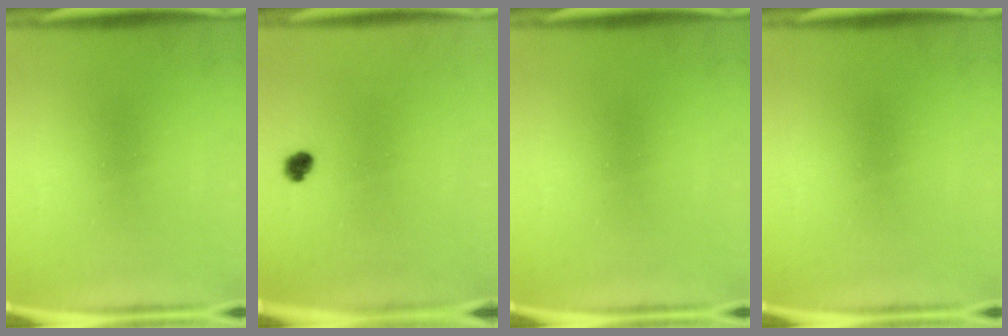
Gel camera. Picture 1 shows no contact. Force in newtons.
{"total": 2.2}
{"total": 0.0}
{"total": 0.0}